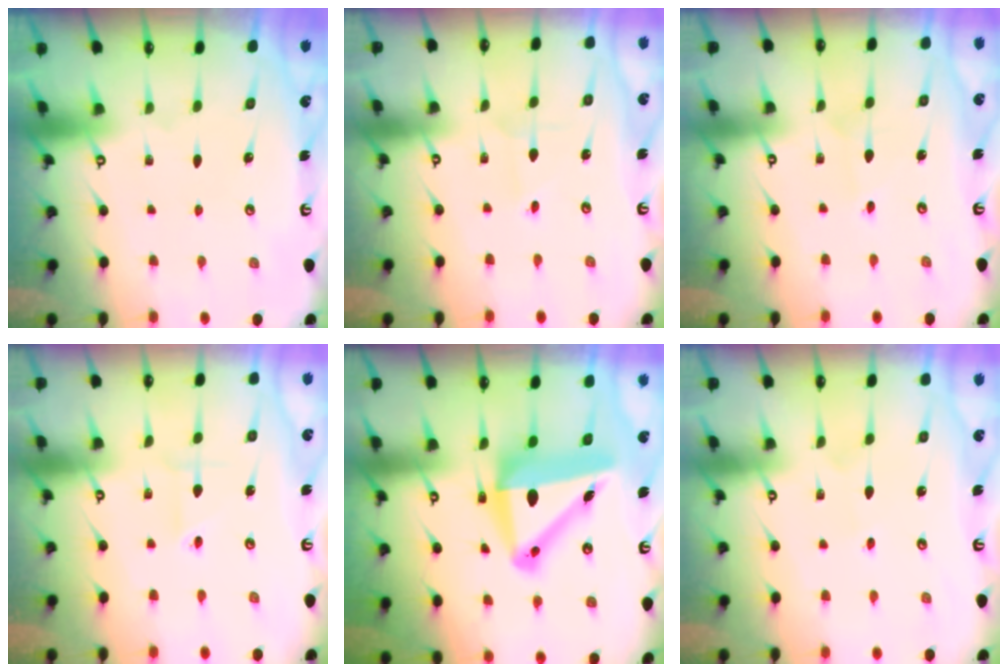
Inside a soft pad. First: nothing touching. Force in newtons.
{"total": 1.5, "press": 1.4, "slide": 0.2}
{"total": 1.5, "press": 1.4, "slide": 0.1}
{"total": 1.9, "press": 1.8, "slide": 0.5}
{"total": 12.7, "press": 12.4, "slide": 2.6}
{"total": 1.2, "press": 1.2, "slide": 0.1}